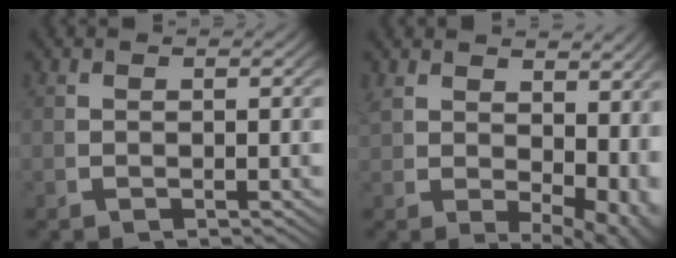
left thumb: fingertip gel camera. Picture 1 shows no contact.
{"total": 5.4, "force": [1.0, 3.2, 4.3], "torque": [-0.063, -0.027, 0.040]}